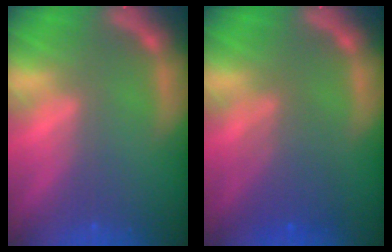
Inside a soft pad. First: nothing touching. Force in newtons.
{"total": 4.0}